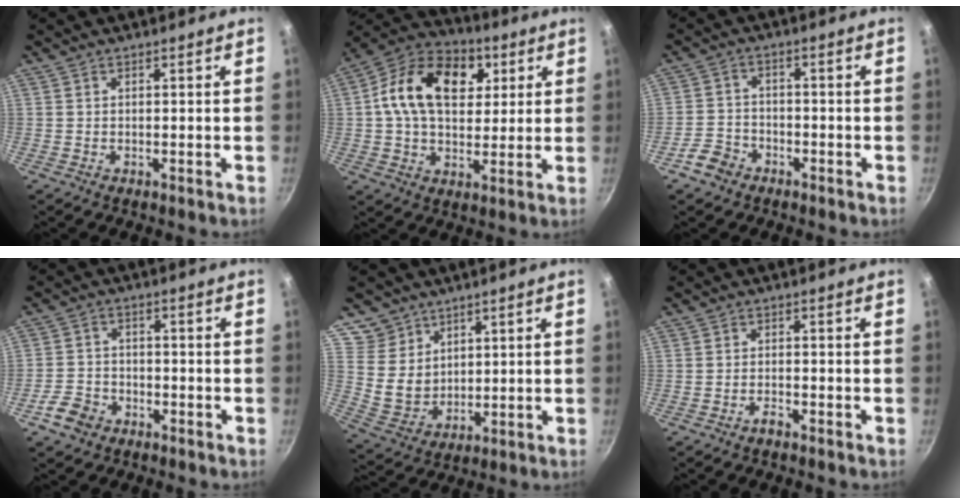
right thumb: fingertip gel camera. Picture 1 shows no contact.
{"total": 19.2, "force": [4.9, 13.1, 13.2], "torque": [-0.191, 0.011, 0.065]}
{"total": 5.0, "force": [-3.2, 3.6, 1.4], "torque": [-0.022, 0.033, -0.060]}
{"total": 5.7, "force": [-3.2, 4.1, 2.1], "torque": [-0.035, 0.029, -0.061]}
{"total": 9.0, "force": [5.1, 7.1, 2.0], "torque": [-0.006, -0.023, 0.111]}
{"total": 1.4, "force": [-1.3, 0.2, 0.6], "torque": [-0.016, 0.012, -0.025]}